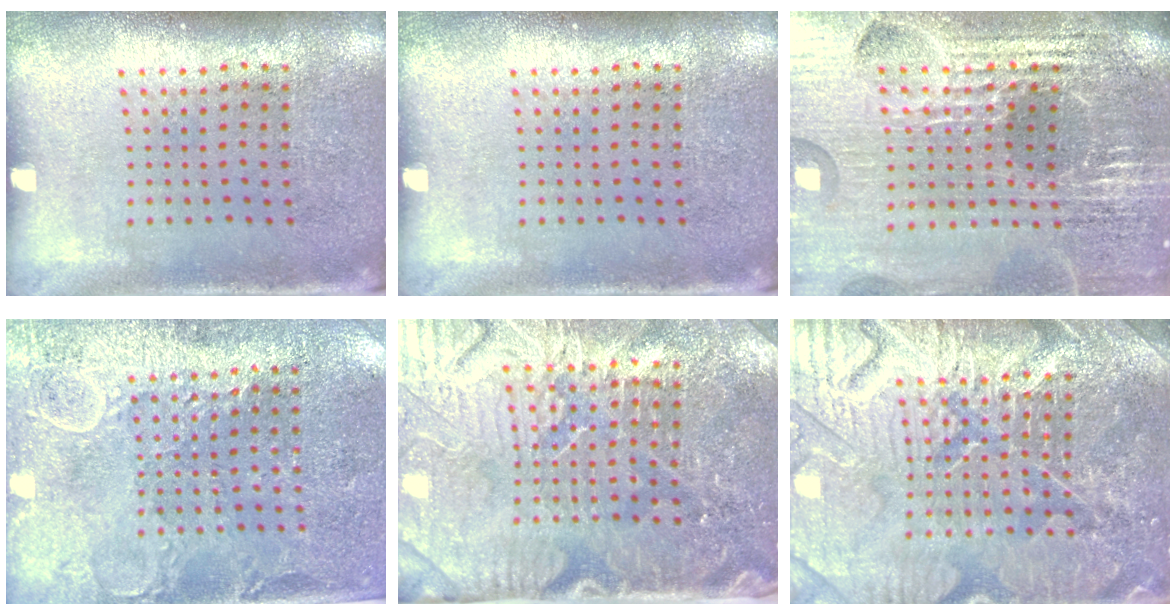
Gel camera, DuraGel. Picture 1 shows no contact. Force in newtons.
{"total": 0.0}
{"total": 5.9, "press": 5.3, "slide": 2.6}
{"total": 2.8, "press": 2.7, "slide": 0.8}
{"total": 5.0, "press": 4.5, "slide": 2.2}
{"total": 7.9, "press": 7.8, "slide": 0.9}